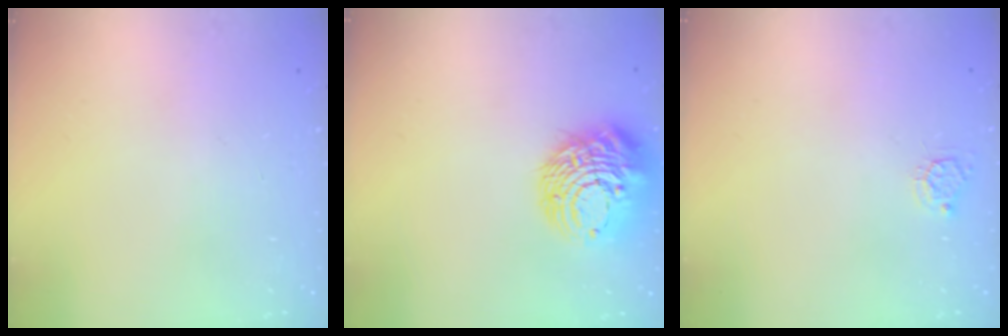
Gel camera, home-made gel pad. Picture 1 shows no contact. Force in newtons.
{"total": 15.5, "press": 15.4, "slide": 1.6}
{"total": 3.9, "press": 3.8, "slide": 0.3}